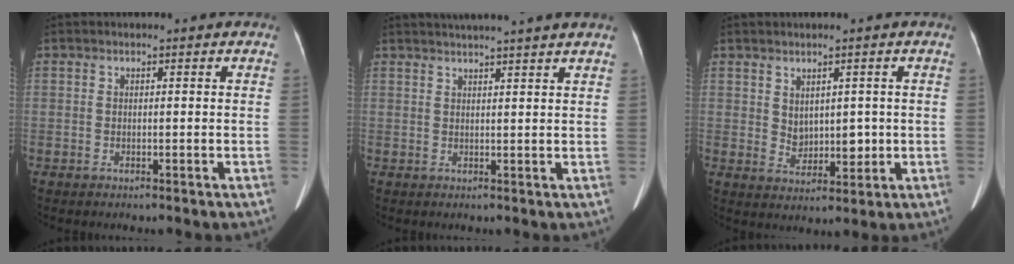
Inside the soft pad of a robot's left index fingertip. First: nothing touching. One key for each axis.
{"total": 9.6, "fx": 8.6, "fy": -1.2, "fz": 4.1, "tx": -0.059, "ty": 0.021, "tz": 0.102}
{"total": 4.2, "fx": 0.5, "fy": 2.9, "fz": 3.0, "tx": -0.049, "ty": 0.001, "tz": 0.022}